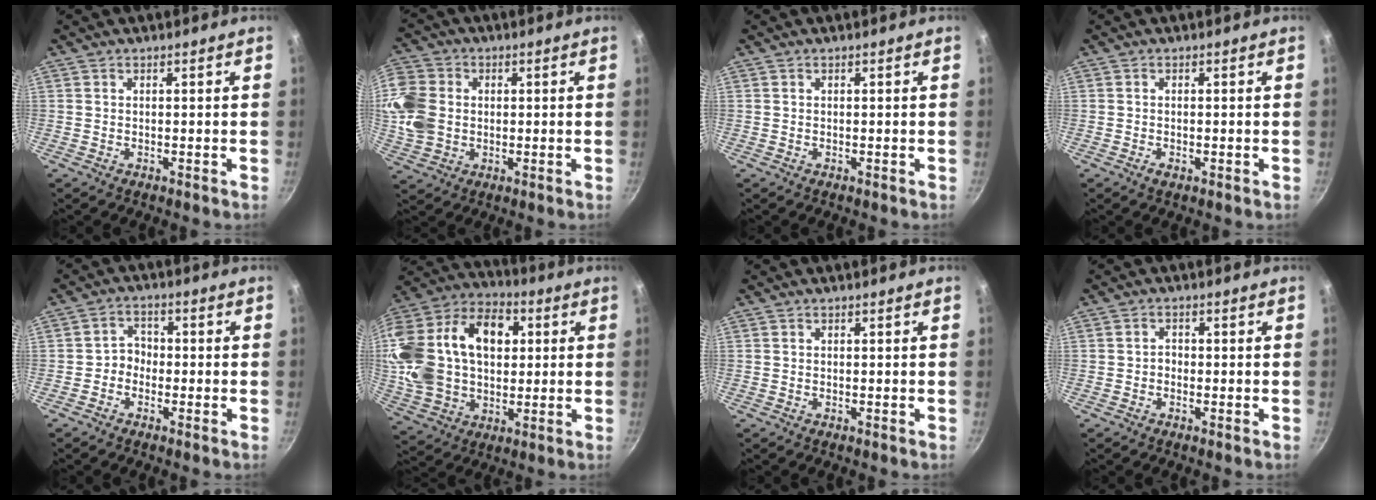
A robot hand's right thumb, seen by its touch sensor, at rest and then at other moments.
{"total": 12.9, "force": [0.7, 10.7, 7.2], "torque": [-0.144, 0.004, 0.006]}
{"total": 0.0}
{"total": 1.1, "force": [-0.5, 0.5, 0.9], "torque": [-0.017, 0.001, -0.010]}
{"total": 3.3, "force": [-1.2, 2.8, 1.3], "torque": [0.002, 0.021, -0.030]}
{"total": 25.6, "force": [4.2, 17.8, 17.9], "torque": [-0.331, 0.032, 0.073]}
{"total": 0.0}
{"total": 1.3, "force": [-0.6, 1.0, 0.6], "torque": [-0.004, 0.009, -0.011]}